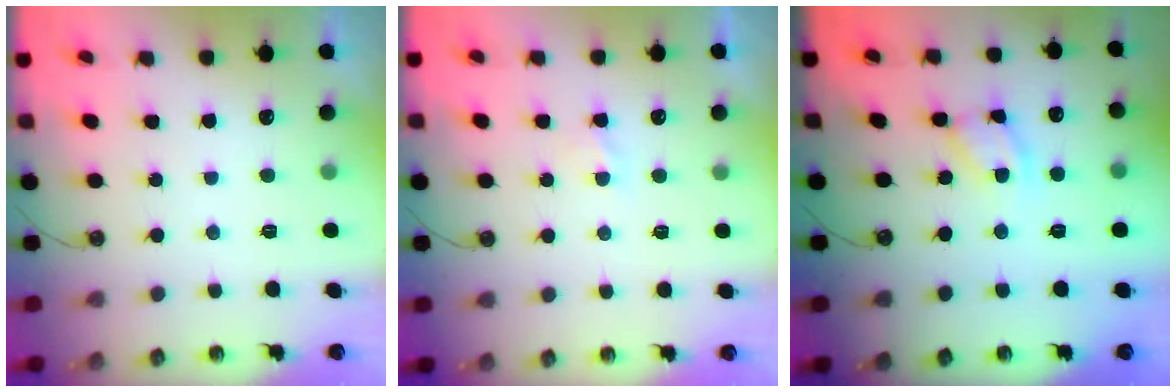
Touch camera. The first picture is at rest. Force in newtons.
{"total": 2.3, "press": 2.3, "slide": 0.4}
{"total": 9.3, "press": 9.3, "slide": 0.6}